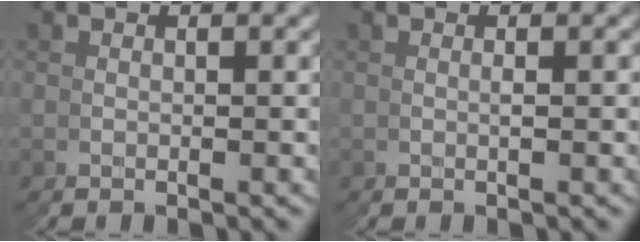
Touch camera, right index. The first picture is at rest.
{"total": 1.0, "force": [-0.1, -0.1, 1.0], "torque": [-0.015, 0.001, -0.002]}